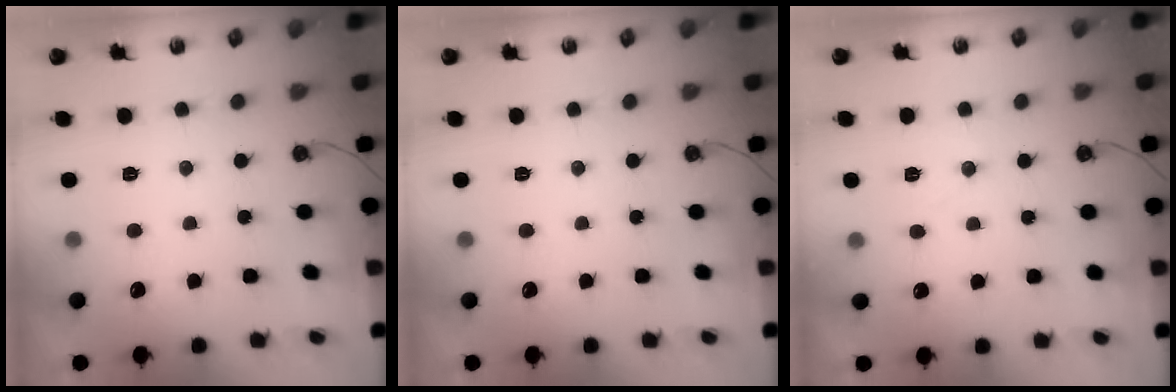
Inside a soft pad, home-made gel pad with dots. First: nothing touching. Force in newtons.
{"total": 0.0}
{"total": 6.9, "press": 6.8, "slide": 1.0}